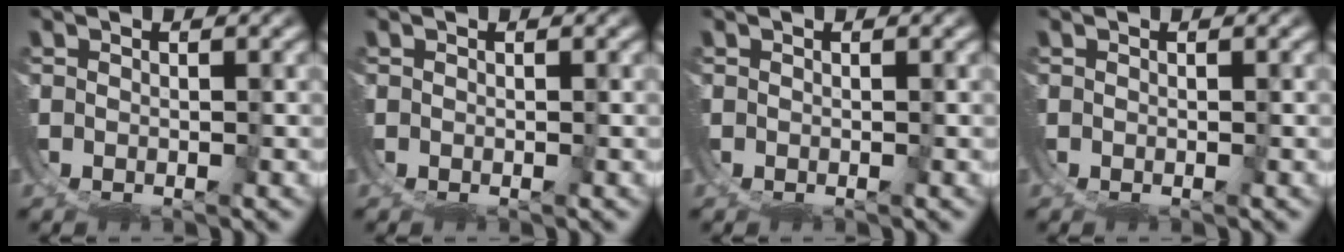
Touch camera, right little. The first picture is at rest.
{"total": 0.0}
{"total": 0.0}
{"total": 0.0}